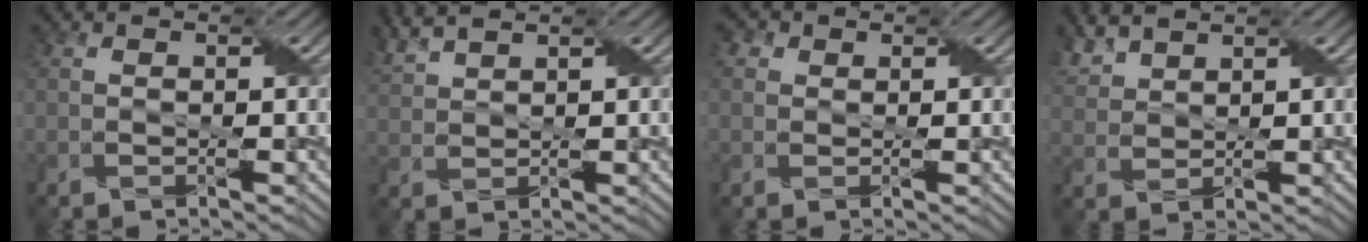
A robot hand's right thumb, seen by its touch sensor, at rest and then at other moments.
{"total": 3.5, "force": [3.2, 0.4, 1.5], "torque": [-0.048, 0.014, 0.071]}
{"total": 2.4, "force": [1.2, 2.0, 0.9], "torque": [-0.026, 0.006, 0.004]}
{"total": 4.3, "force": [3.5, 1.7, 2.0], "torque": [-0.061, 0.014, 0.078]}